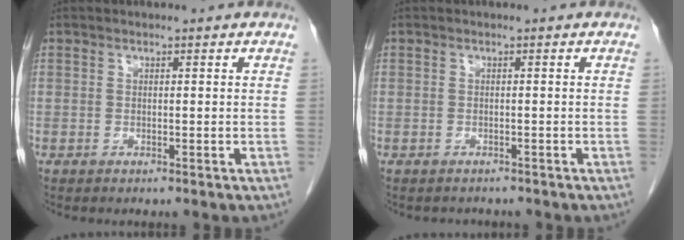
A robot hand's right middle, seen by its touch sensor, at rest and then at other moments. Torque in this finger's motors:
{"motor_torque": [-0.14, -0.24, -0.11, -0.02]}